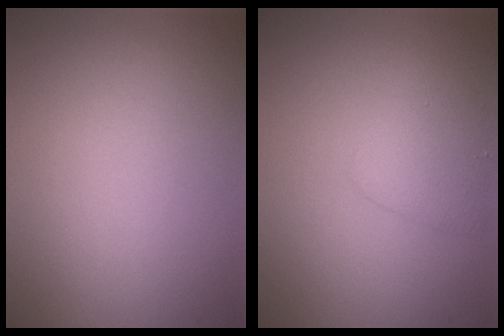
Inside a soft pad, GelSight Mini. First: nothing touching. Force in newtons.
{"total": 2.2, "press": 2.2, "slide": 0.1}